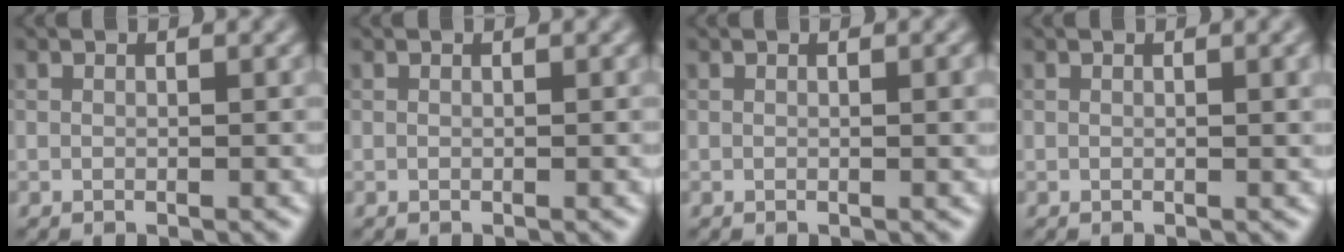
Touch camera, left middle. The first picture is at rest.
{"total": 0.0}
{"total": 1.0, "force": [0.1, 0.2, 0.9], "torque": [-0.013, 0.000, 0.001]}
{"total": 1.6, "force": [0.4, 0.4, 1.5], "torque": [-0.016, 0.003, 0.004]}